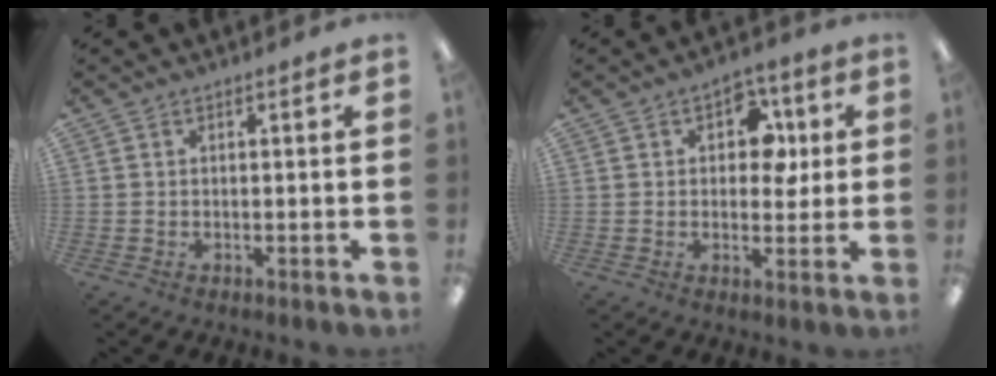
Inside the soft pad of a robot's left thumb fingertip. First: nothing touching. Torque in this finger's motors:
{"motor_torque": [-0.17, 0.13, 0.15, 0.39, 0.01]}